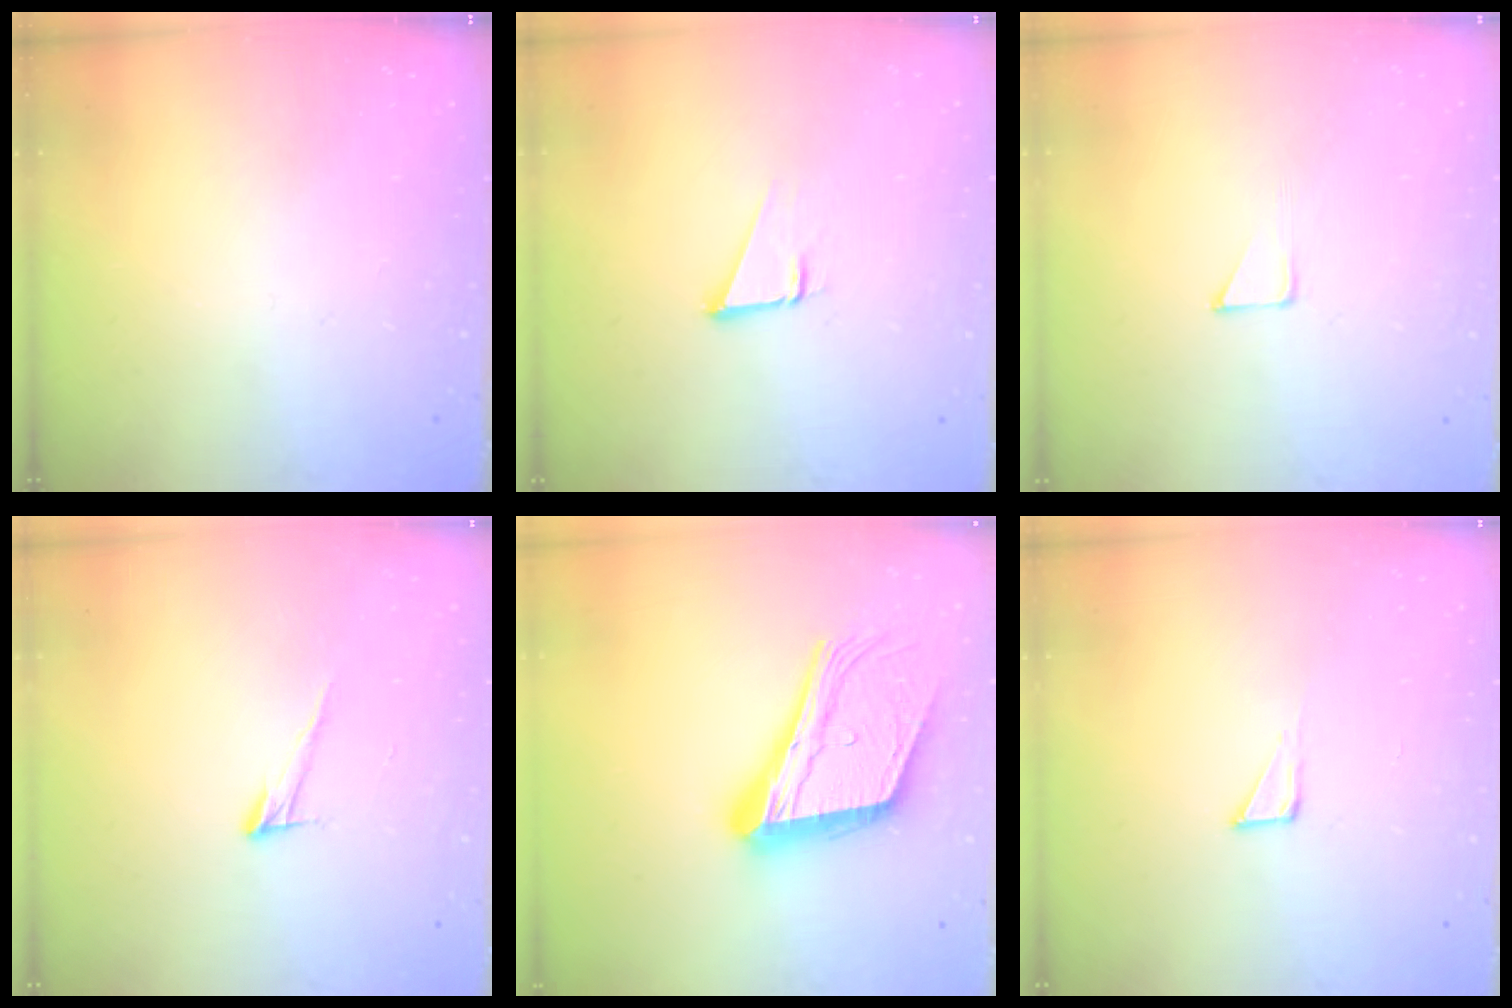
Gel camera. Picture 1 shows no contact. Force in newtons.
{"total": 1.9, "press": 1.9, "slide": 0.0}
{"total": 3.1, "press": 3.1, "slide": 0.3}
{"total": 6.6, "press": 6.6, "slide": 0.3}
{"total": 23.2, "press": 22.8, "slide": 3.7}
{"total": 2.1, "press": 2.1, "slide": 0.1}